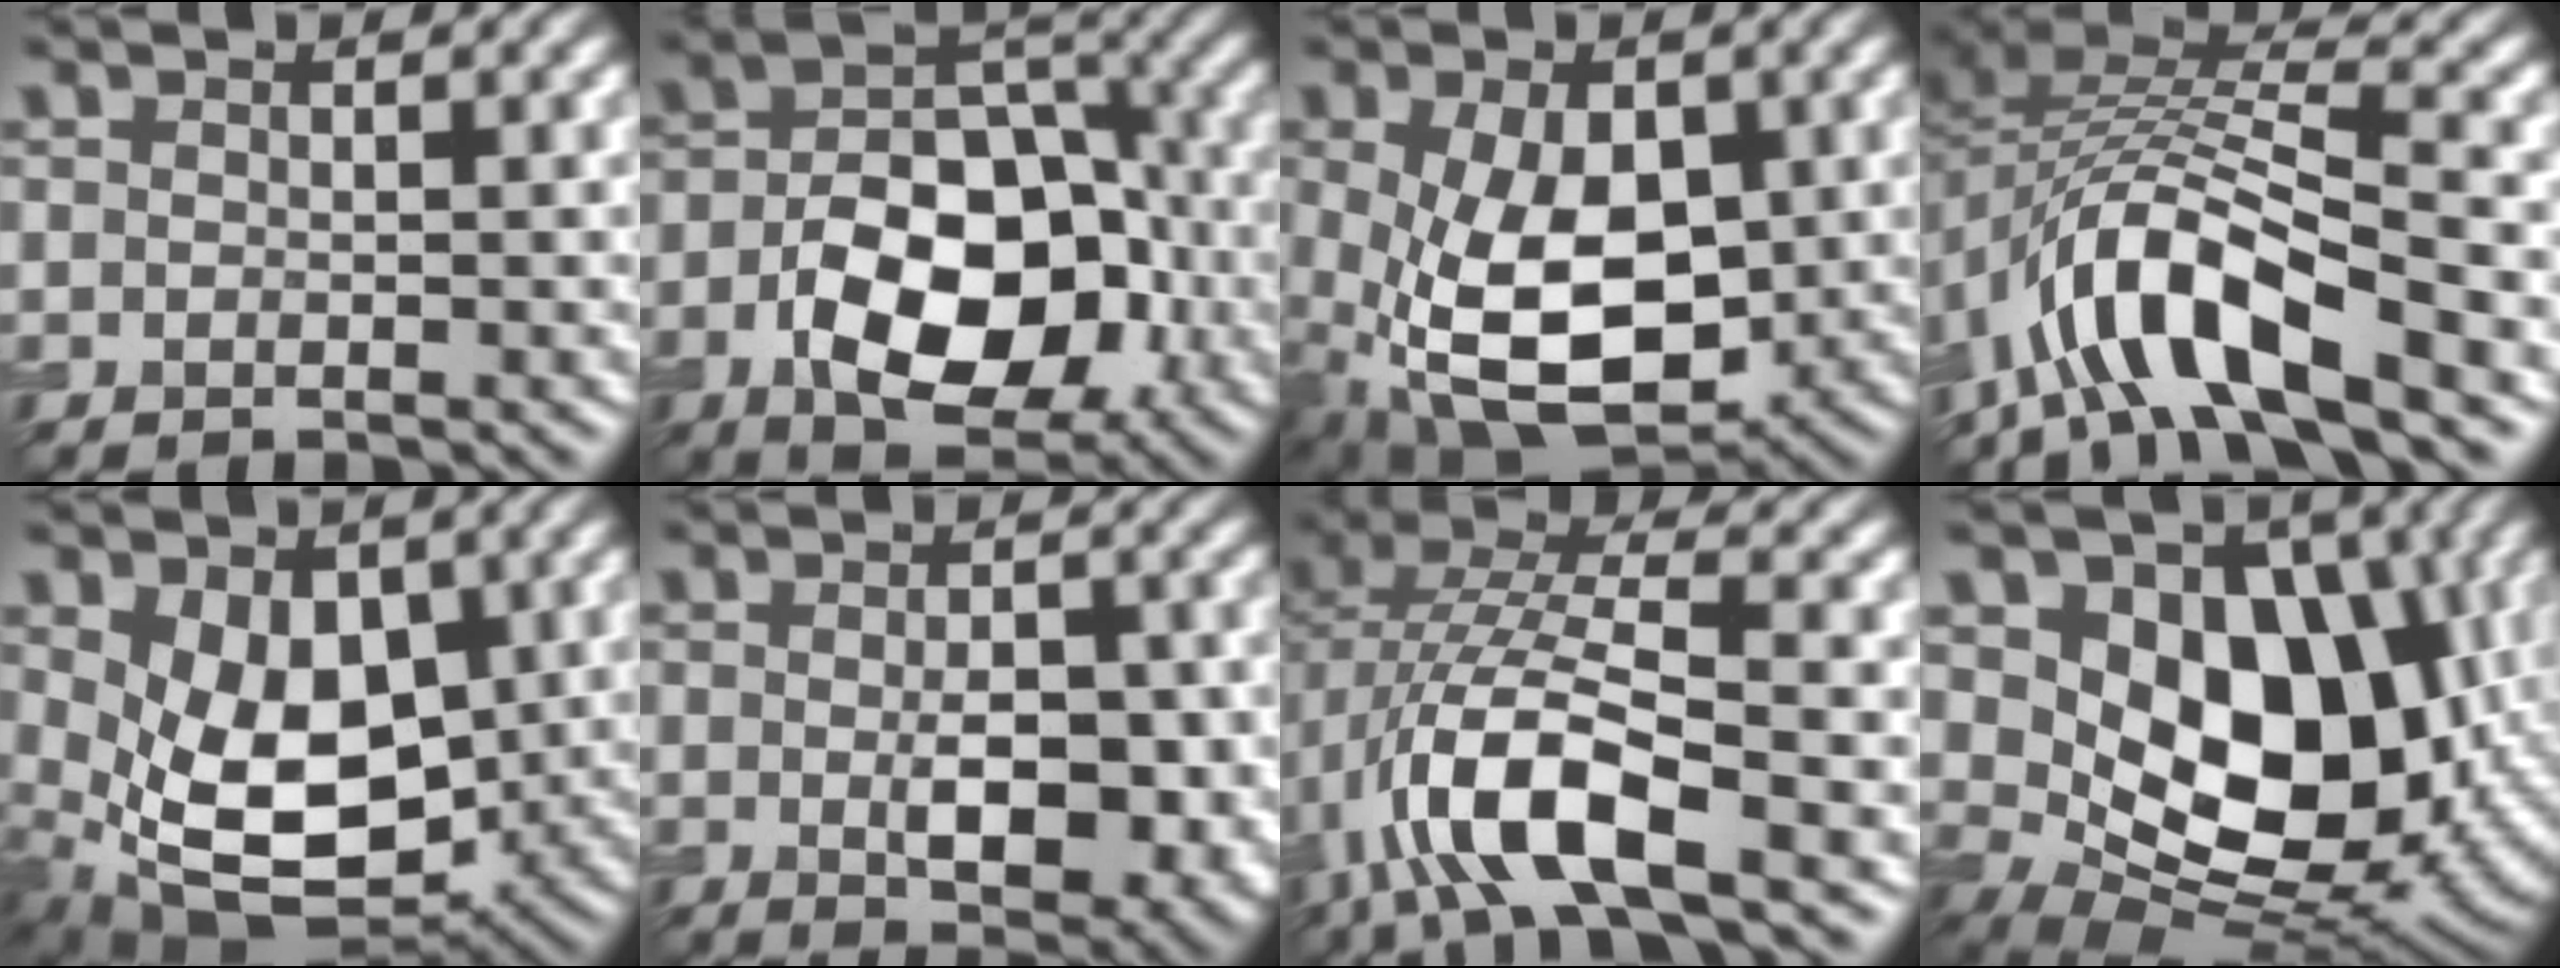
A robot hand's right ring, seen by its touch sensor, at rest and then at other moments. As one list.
[{"total": 10.7, "force": [-3.4, 6.6, 7.7], "torque": [-0.132, -0.012, -0.051]}, {"total": 10.5, "force": [-1.5, 6.5, 8.2], "torque": [-0.163, -0.029, -0.017]}, {"total": 10.4, "force": [-5.4, 3.9, 8.0], "torque": [-0.145, 0.012, -0.108]}, {"total": 8.5, "force": [0.2, 5.5, 6.5], "torque": [-0.121, -0.026, 0.012]}, {"total": 5.9, "force": [-1.1, 2.7, 5.1], "torque": [-0.079, -0.016, -0.011]}, {"total": 9.6, "force": [-3.6, 3.5, 8.1], "torque": [-0.168, 0.008, -0.076]}, {"total": 13.6, "force": [1.6, 9.4, 9.7], "torque": [-0.128, -0.022, 0.029]}]